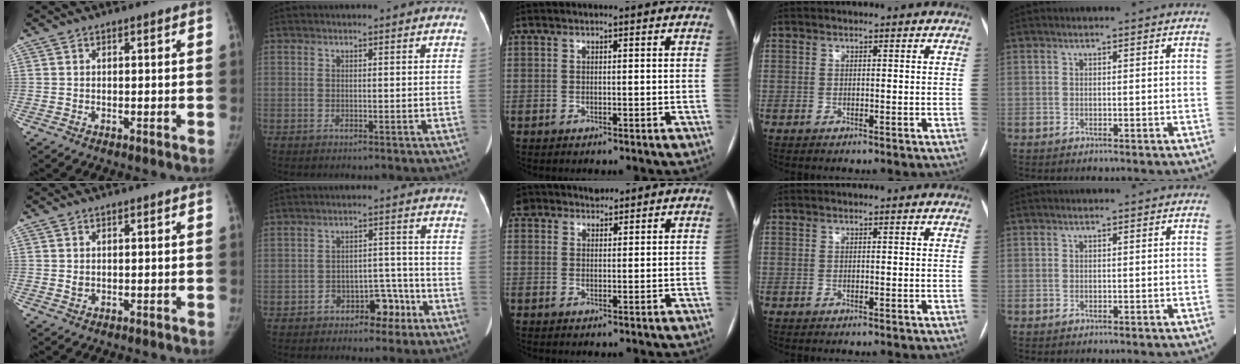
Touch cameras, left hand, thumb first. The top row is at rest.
{"thumb": {"total": 1.0, "force": [0.1, 0.8, 0.5], "torque": [-0.007, -0.001, 0.004]}, "index": {"total": 5.4, "force": [-3.4, 3.1, 2.8], "torque": [-0.033, 0.028, -0.045]}, "middle": {"total": 3.5, "force": [2.9, 2.0, -0.1], "torque": [0.005, 0.016, 0.049]}}